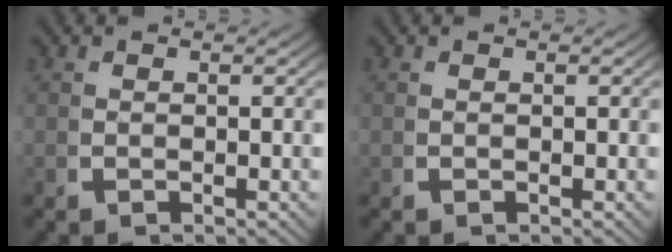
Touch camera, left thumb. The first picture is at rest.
{"total": 0.0}